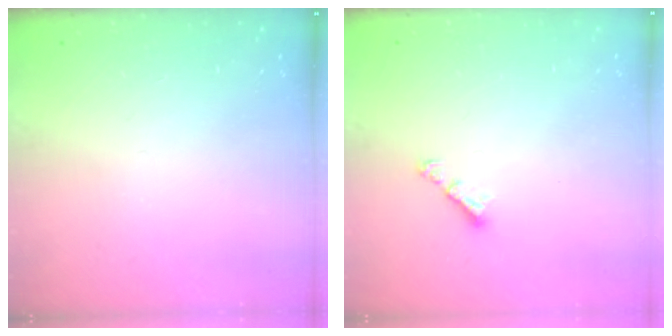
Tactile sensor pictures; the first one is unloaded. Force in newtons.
{"total": 3.1, "press": 3.1, "slide": 0.6}